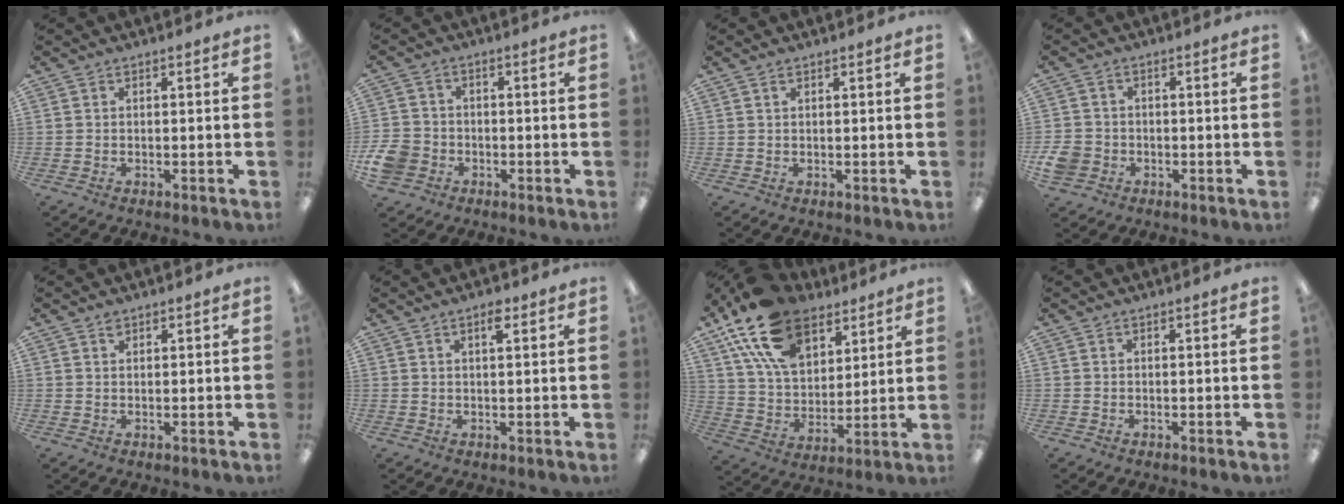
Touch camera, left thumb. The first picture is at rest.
{"total": 6.8, "force": [-2.5, 5.5, 3.1], "torque": [-0.083, 0.017, -0.048]}
{"total": 0.9, "force": [0.6, 0.4, 0.5], "torque": [-0.013, 0.002, 0.010]}
{"total": 4.8, "force": [-1.7, 4.1, 1.8], "torque": [-0.050, 0.007, -0.033]}
{"total": 1.2, "force": [0.9, 0.6, 0.4], "torque": [-0.010, -0.001, 0.018]}
{"total": 2.7, "force": [1.8, 0.8, 1.9], "torque": [-0.026, -0.003, 0.027]}
{"total": 20.9, "force": [12.6, 12.1, 11.4], "torque": [-0.220, -0.049, 0.230]}
{"total": 0.0}